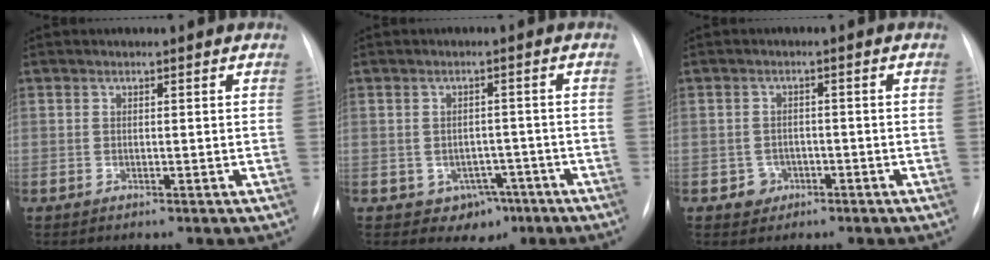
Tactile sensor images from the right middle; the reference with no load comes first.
{"total": 4.6, "force": [-2.3, 3.7, 1.5], "torque": [-0.009, 0.012, -0.018]}
{"total": 2.6, "force": [-1.2, 2.3, 0.4], "torque": [0.000, 0.009, -0.016]}